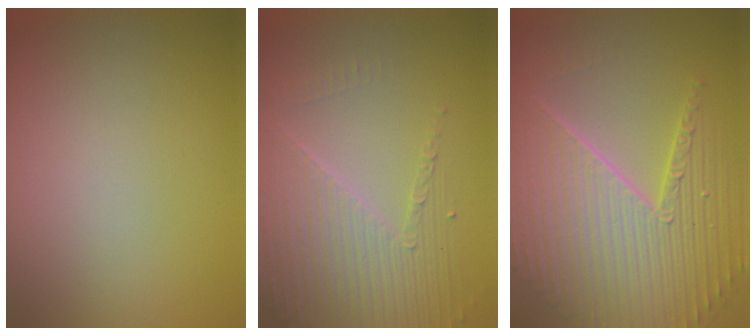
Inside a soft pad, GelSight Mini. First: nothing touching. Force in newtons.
{"total": 4.4, "press": 3.9, "slide": 2.1}
{"total": 10.6, "press": 6.8, "slide": 8.1}